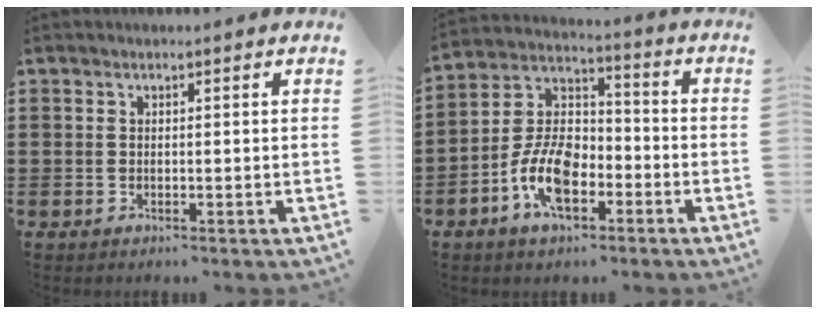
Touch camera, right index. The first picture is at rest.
{"total": 10.6, "force": [-4.6, 5.9, 7.5], "torque": [-0.176, 0.006, -0.089]}